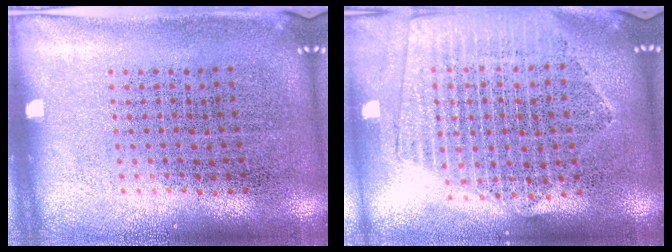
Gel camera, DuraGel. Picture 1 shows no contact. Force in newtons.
{"total": 2.1, "press": 1.9, "slide": 0.8}